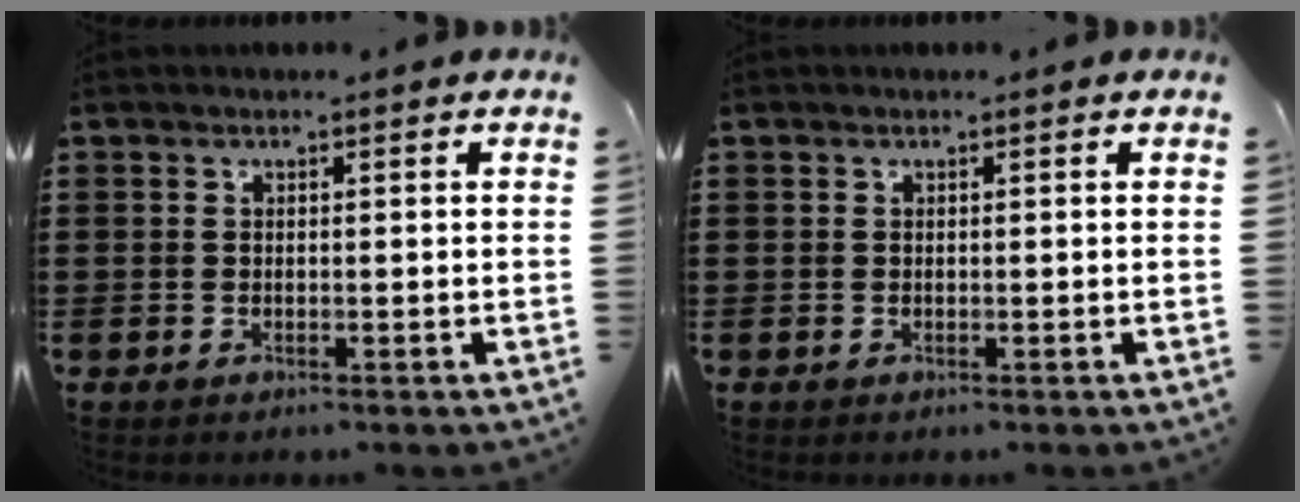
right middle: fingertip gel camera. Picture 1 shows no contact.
{"total": 0.0}